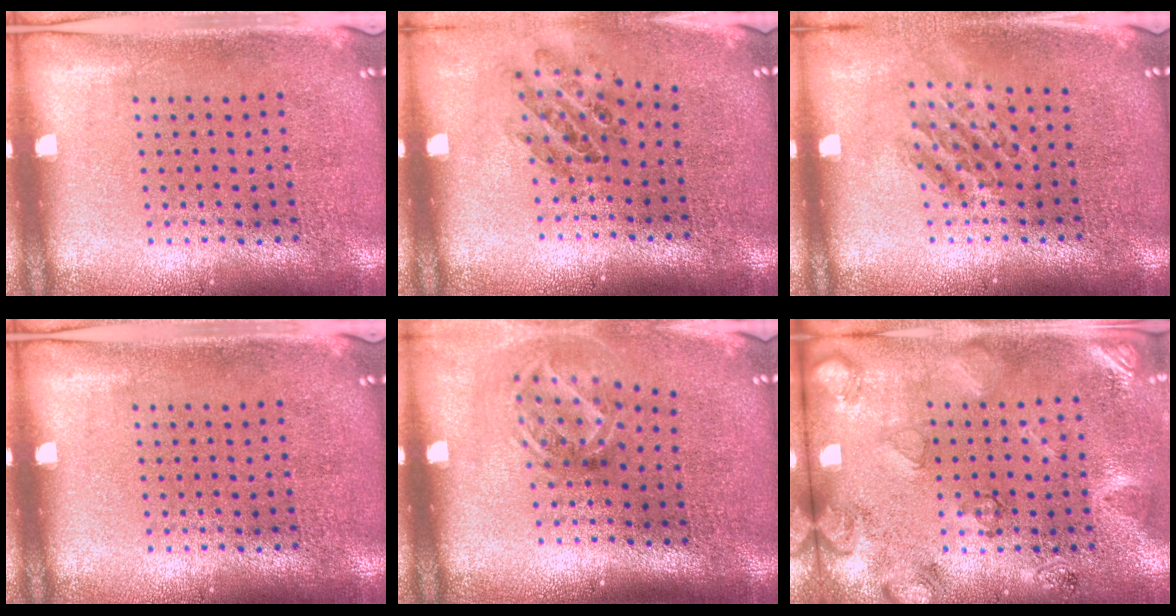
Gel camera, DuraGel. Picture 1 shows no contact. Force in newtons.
{"total": 0.9, "press": 0.9, "slide": 0.1}
{"total": 1.4, "press": 1.2, "slide": 0.8}
{"total": 0.0}
{"total": 1.9, "press": 1.3, "slide": 1.4}
{"total": 2.6, "press": 1.7, "slide": 1.9}